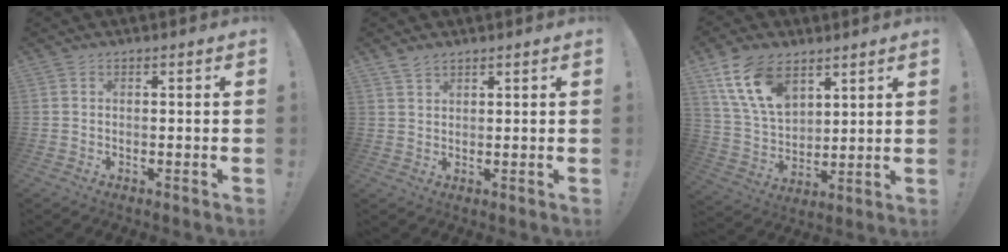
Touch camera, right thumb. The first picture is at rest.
{"total": 2.7, "force": [2.3, 1.0, 1.0], "torque": [-0.017, -0.014, 0.042]}
{"total": 15.7, "force": [8.7, 9.2, 9.3], "torque": [-0.196, -0.031, 0.167]}